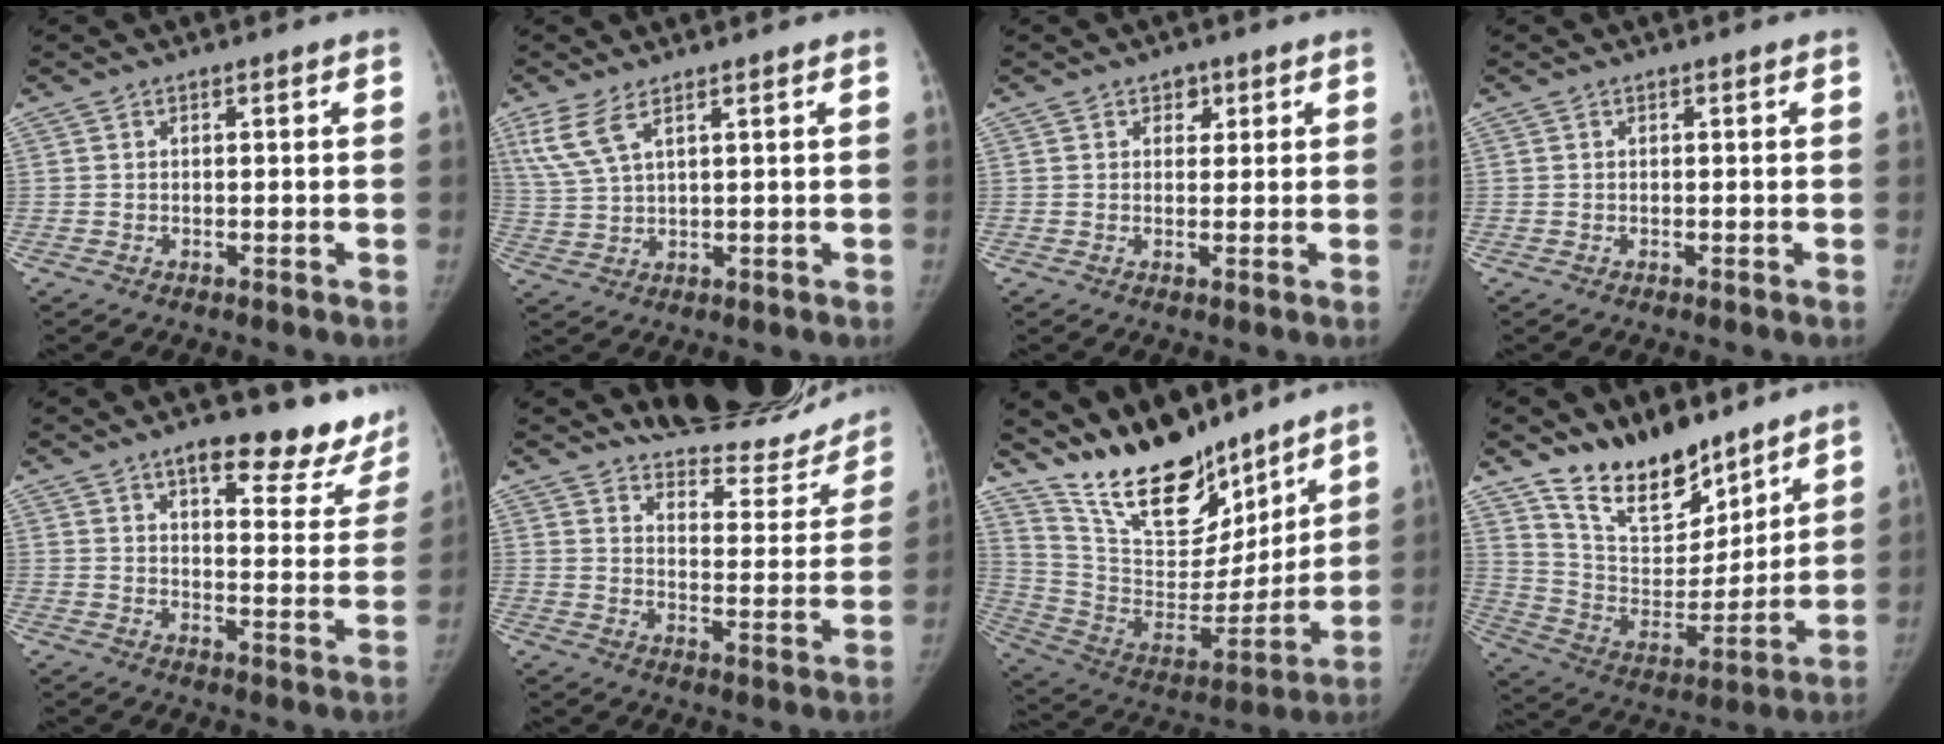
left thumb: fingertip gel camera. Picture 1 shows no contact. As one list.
[{"total": 6.2, "force": [3.9, 1.9, 4.5], "torque": [-0.108, -0.009, 0.089]}, {"total": 2.5, "force": [1.4, 1.8, 1.0], "torque": [0.005, -0.006, 0.017]}, {"total": 0.0}, {"total": 16.8, "force": [13.4, 6.0, 8.1], "torque": [-0.048, -0.081, 0.158]}, {"total": 19.6, "force": [18.0, 5.8, 5.0], "torque": [-0.020, -0.129, 0.230]}, {"total": 22.6, "force": [18.1, 9.2, 9.8], "torque": [-0.133, -0.100, 0.321]}, {"total": 17.6, "force": [13.3, 8.2, 8.0], "torque": [-0.087, -0.090, 0.240]}]